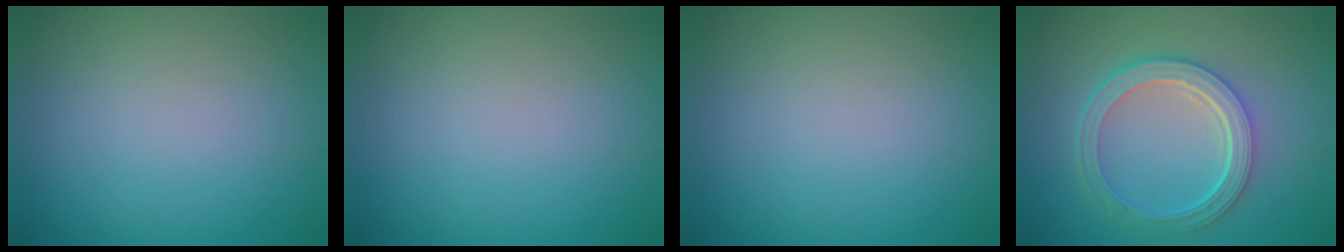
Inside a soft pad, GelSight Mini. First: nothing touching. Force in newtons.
{"total": 0.0}
{"total": 0.0}
{"total": 5.1, "press": 3.7, "slide": 3.5}